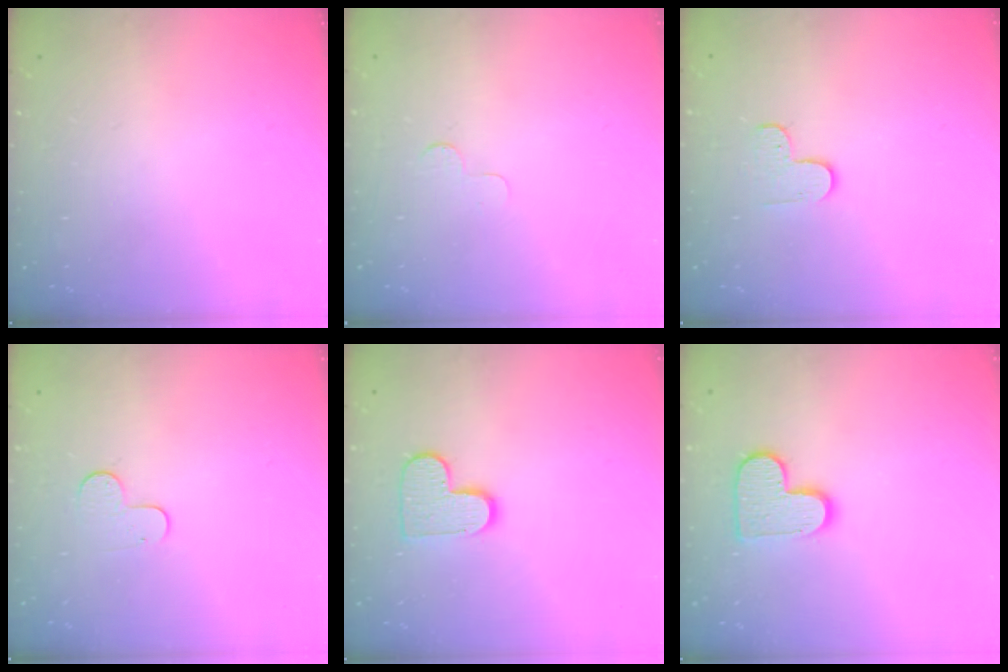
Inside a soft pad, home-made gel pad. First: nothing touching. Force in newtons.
{"total": 2.5, "press": 2.5, "slide": 0.2}
{"total": 3.5, "press": 3.5, "slide": 0.4}
{"total": 5.9, "press": 5.9, "slide": 0.4}
{"total": 10.0, "press": 10.0, "slide": 0.6}
{"total": 11.4, "press": 11.3, "slide": 0.6}